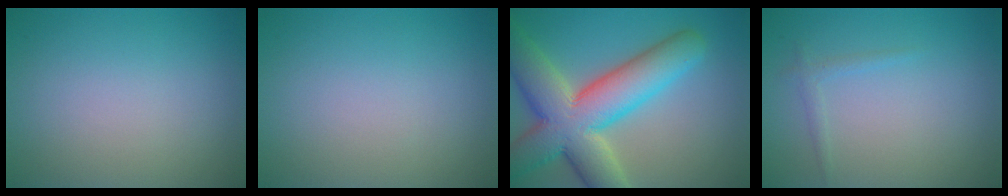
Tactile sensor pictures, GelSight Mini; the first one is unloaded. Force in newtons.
{"total": 0.0}
{"total": 11.8, "press": 11.7, "slide": 1.3}
{"total": 0.9, "press": 0.9, "slide": 0.1}